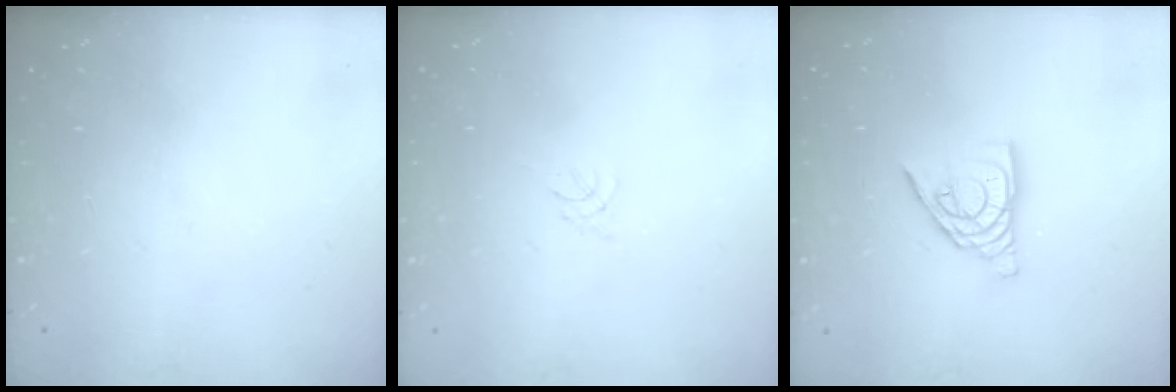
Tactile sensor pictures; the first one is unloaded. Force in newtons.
{"total": 0.0}
{"total": 11.4, "press": 11.4, "slide": 1.1}